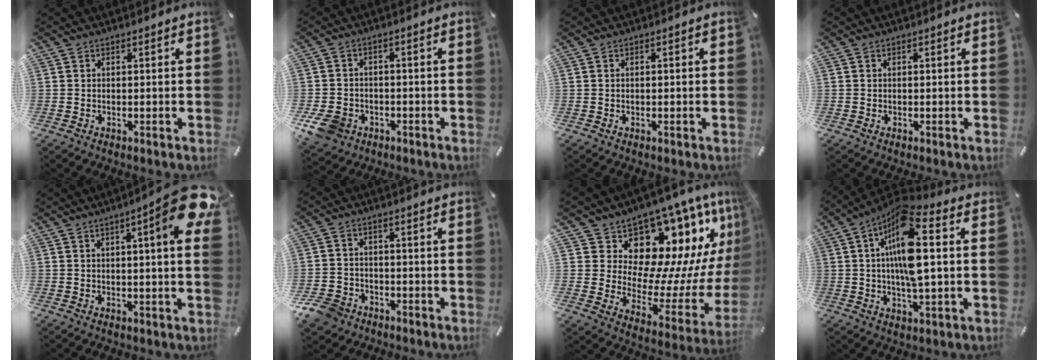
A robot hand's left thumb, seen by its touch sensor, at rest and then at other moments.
{"total": 7.3, "force": [-3.4, 5.8, 2.9], "torque": [-0.068, 0.016, -0.064]}
{"total": 1.0, "force": [0.0, 0.3, 1.0], "torque": [-0.017, 0.000, -0.001]}
{"total": 0.0}
{"total": 12.1, "force": [4.9, 1.5, 10.9], "torque": [-0.149, -0.032, 0.074]}
{"total": 6.2, "force": [-4.0, 4.5, 1.7], "torque": [-0.045, 0.022, -0.079]}
{"total": 14.8, "force": [10.6, 8.8, 5.6], "torque": [-0.048, -0.139, 0.185]}
{"total": 15.6, "force": [2.4, 5.3, 14.5], "torque": [-0.283, -0.005, 0.036]}